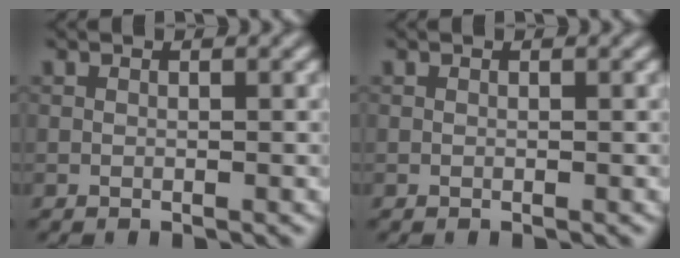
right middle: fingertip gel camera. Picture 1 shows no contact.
{"total": 0.0}